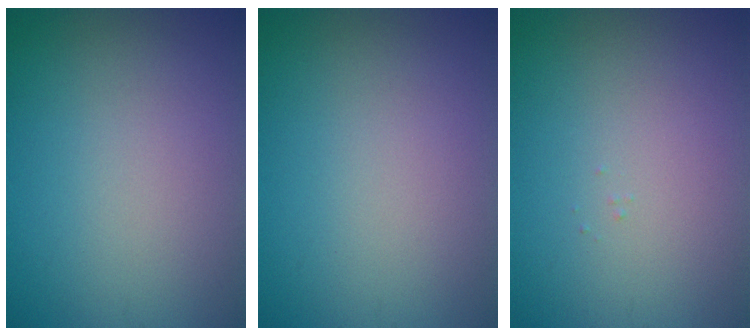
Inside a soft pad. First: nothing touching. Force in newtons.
{"total": 0.0}
{"total": 0.0}